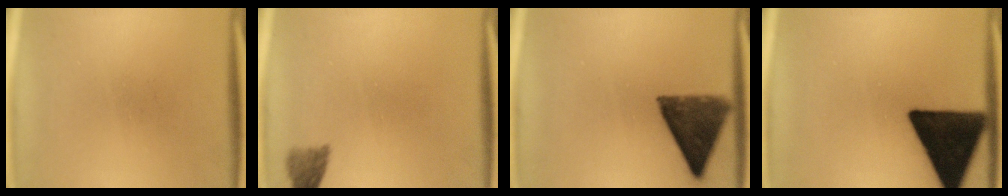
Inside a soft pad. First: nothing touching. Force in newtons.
{"total": 2.5}
{"total": 11.2}
{"total": 19.5}